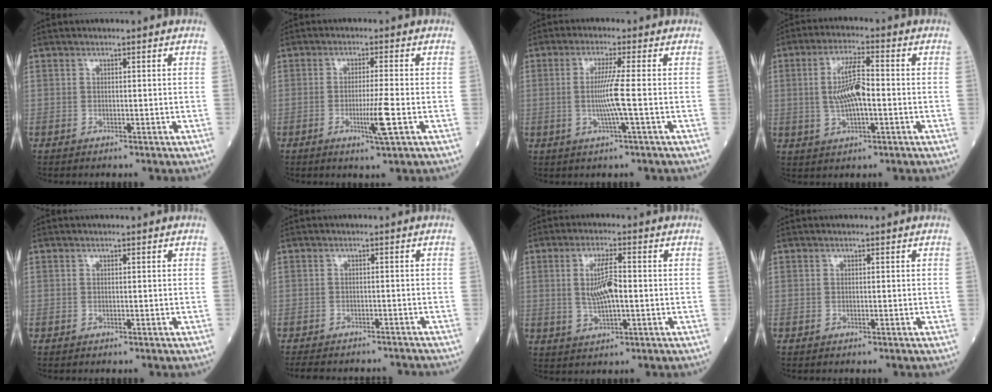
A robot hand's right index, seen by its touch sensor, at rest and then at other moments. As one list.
[{"total": 5.1, "force": [-1.5, -0.7, 4.8], "torque": [-0.087, -0.013, -0.028]}, {"total": 5.5, "force": [-0.6, -1.2, 5.3], "torque": [-0.109, -0.008, -0.013]}, {"total": 7.6, "force": [-0.2, 1.7, 7.4], "torque": [-0.149, 0.006, -0.004]}, {"total": 0.0}, {"total": 10.3, "force": [-9.3, 3.2, 2.9], "torque": [-0.051, 0.002, -0.113]}, {"total": 6.2, "force": [0.2, 1.2, 6.1], "torque": [-0.122, 0.003, 0.005]}, {"total": 0.0}]